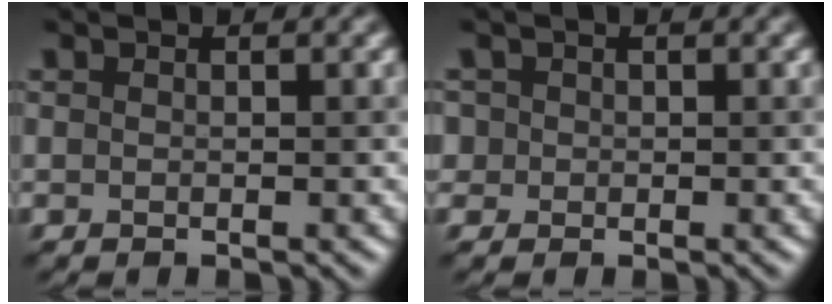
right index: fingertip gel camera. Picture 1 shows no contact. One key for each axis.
{"total": 1.9, "fx": 0.5, "fy": 1.7, "fz": 0.5, "tx": -0.007, "ty": 0.009, "tz": 0.008}